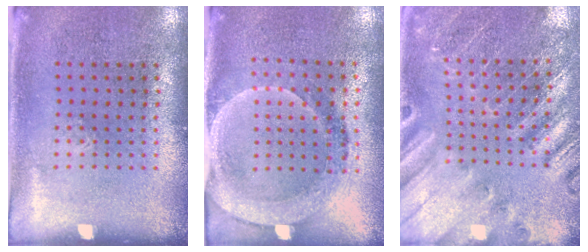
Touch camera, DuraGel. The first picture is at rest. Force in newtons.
{"total": 1.9, "press": 1.7, "slide": 0.9}
{"total": 2.4, "press": 2.4, "slide": 0.3}